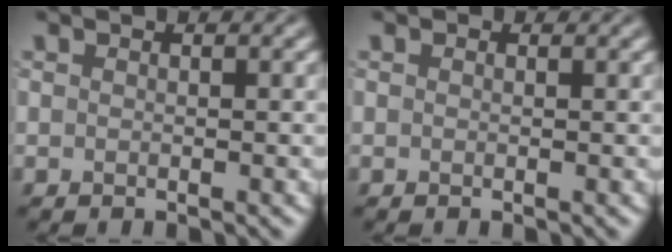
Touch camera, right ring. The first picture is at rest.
{"total": 0.0}